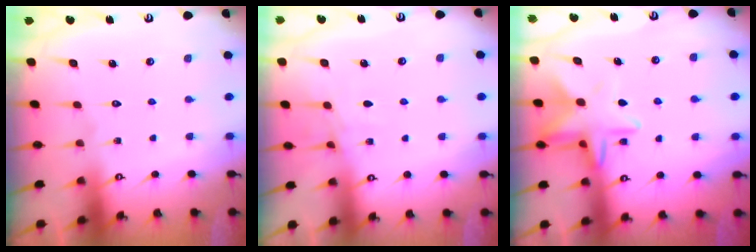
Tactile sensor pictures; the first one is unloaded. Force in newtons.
{"total": 5.8, "press": 5.8, "slide": 0.5}
{"total": 11.5, "press": 11.5, "slide": 1.2}